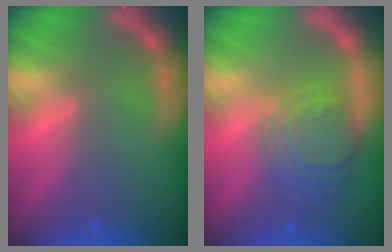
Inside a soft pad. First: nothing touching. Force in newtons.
{"total": 6.5}